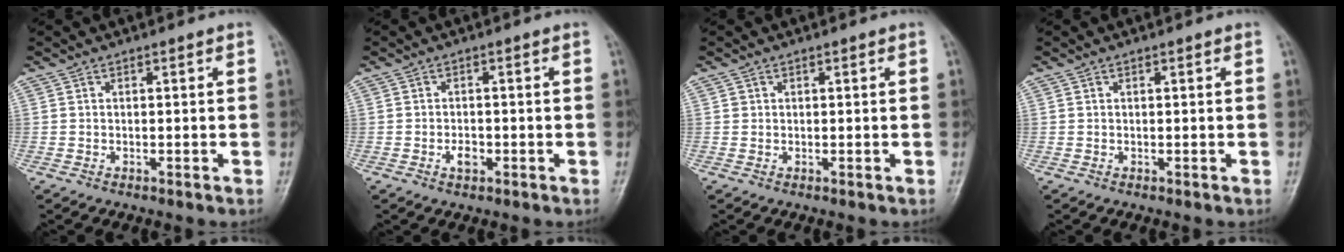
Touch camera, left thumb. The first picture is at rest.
{"total": 2.4, "force": [-0.9, 1.5, 1.6], "torque": [-0.022, 0.005, -0.015]}
{"total": 0.7, "force": [0.2, 0.7, 0.1], "torque": [0.005, 0.001, 0.003]}
{"total": 0.0}